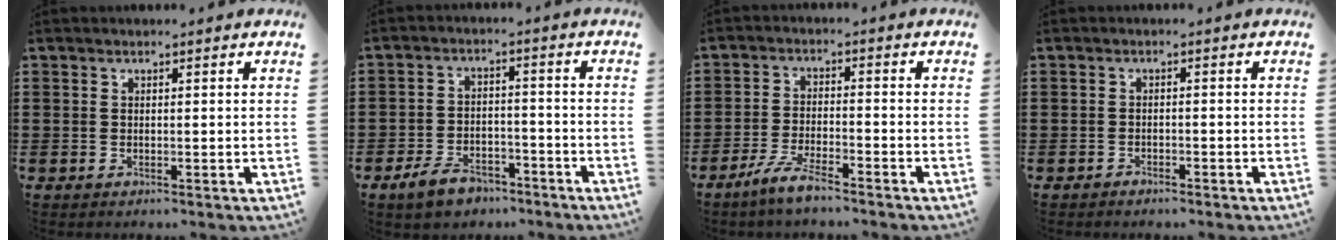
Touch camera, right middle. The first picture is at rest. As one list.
[{"total": 5.5, "force": [-4.5, 2.1, 2.2], "torque": [-0.051, 0.009, -0.088]}, {"total": 5.1, "force": [-4.1, 0.4, 3.0], "torque": [-0.078, -0.011, -0.082]}, {"total": 1.3, "force": [-1.3, 0.2, 0.1], "torque": [-0.008, 0.000, -0.026]}]